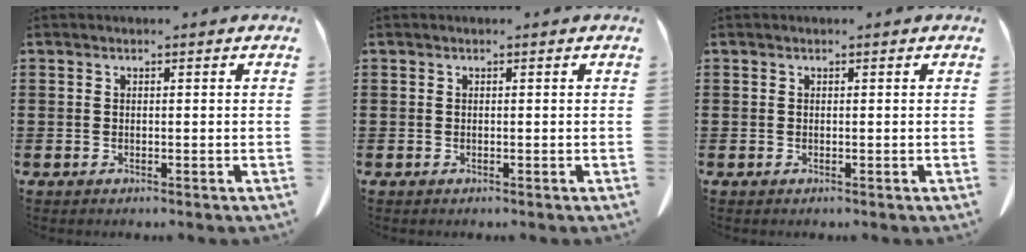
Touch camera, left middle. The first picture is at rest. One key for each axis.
{"total": 0.0}
{"total": 0.0}